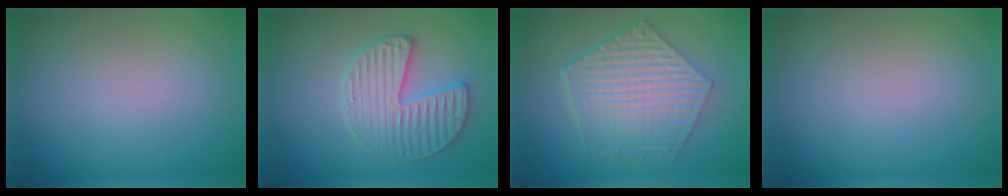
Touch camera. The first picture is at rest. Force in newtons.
{"total": 3.7, "press": 3.6, "slide": 0.7}
{"total": 6.8, "press": 5.0, "slide": 4.6}
{"total": 0.0}